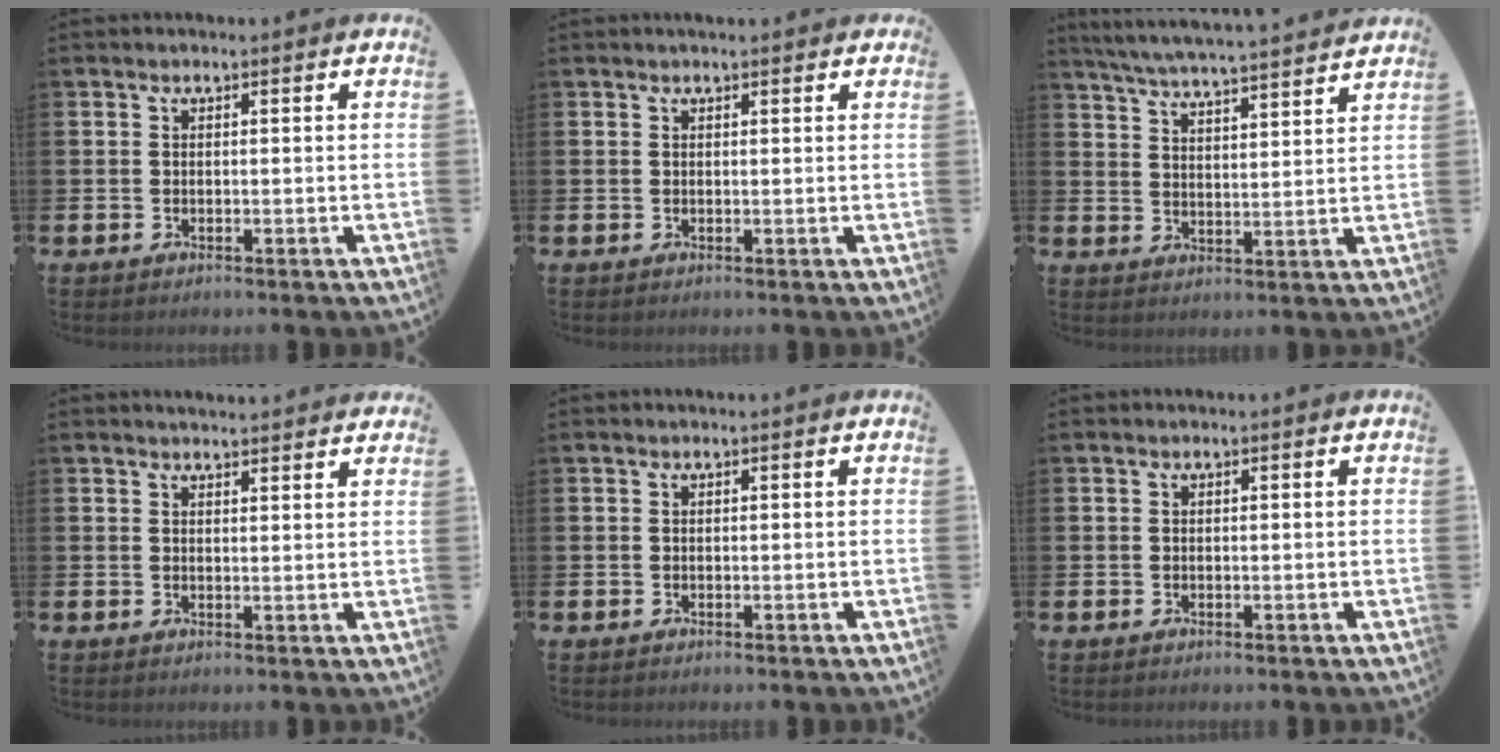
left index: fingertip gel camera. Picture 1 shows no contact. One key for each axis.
{"total": 0.8, "fx": 0.7, "fy": 0.2, "fz": 0.3, "tx": 0.004, "ty": -0.001, "tz": 0.009}
{"total": 6.0, "fx": 5.9, "fy": -0.3, "fz": 1.3, "tx": -0.046, "ty": -0.041, "tz": 0.103}
{"total": 2.3, "fx": 2.3, "fy": 0.1, "fz": 0.0, "tx": -0.002, "ty": -0.010, "tz": 0.041}
{"total": 0.0}
{"total": 0.0}